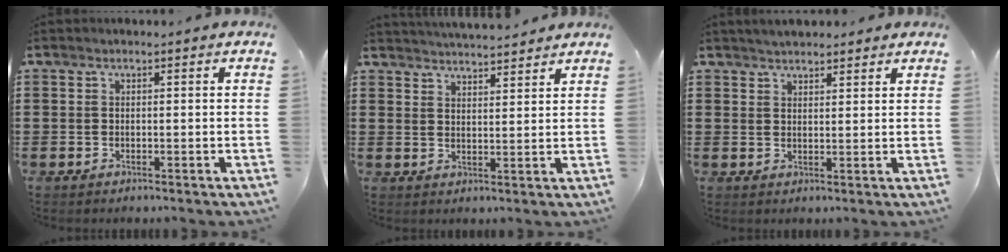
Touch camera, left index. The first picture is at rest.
{"total": 3.3, "force": [3.3, -0.1, 0.0], "torque": [-0.010, -0.015, 0.060]}
{"total": 2.4, "force": [2.4, 0.4, 0.3], "torque": [-0.011, 0.000, 0.045]}